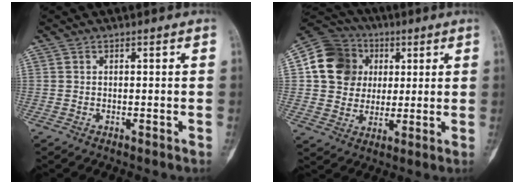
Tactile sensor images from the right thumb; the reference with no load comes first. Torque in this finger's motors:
{"motor_torque": [-0.14, 2.08, 0.42, -0.34, 0.10]}